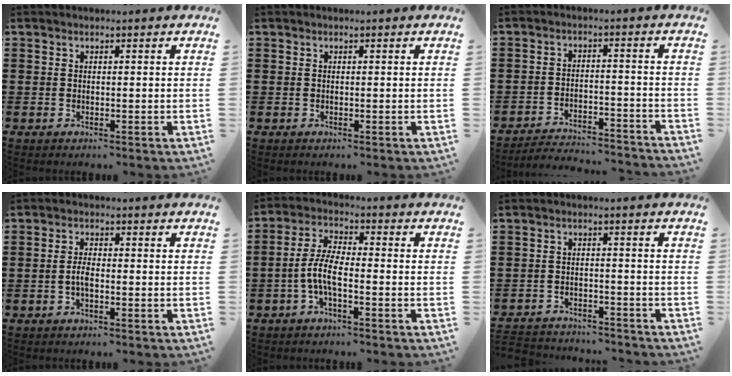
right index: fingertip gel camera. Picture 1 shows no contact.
{"total": 0.0}
{"total": 3.8, "force": [-3.7, 0.3, 0.5], "torque": [-0.022, 0.002, -0.082]}
{"total": 2.4, "force": [-0.8, 0.8, 2.1], "torque": [-0.054, -0.002, -0.019]}
{"total": 5.6, "force": [-2.1, 1.7, 4.9], "torque": [-0.119, -0.006, -0.048]}
{"total": 2.9, "force": [-2.9, 0.2, -0.1], "torque": [-0.007, -0.005, -0.062]}